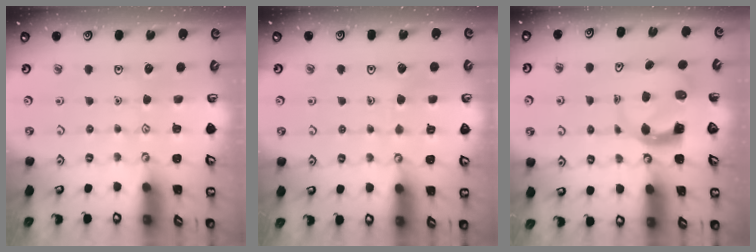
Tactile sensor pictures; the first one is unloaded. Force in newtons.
{"total": 3.4, "press": 3.4, "slide": 0.3}
{"total": 3.8, "press": 3.8, "slide": 0.6}